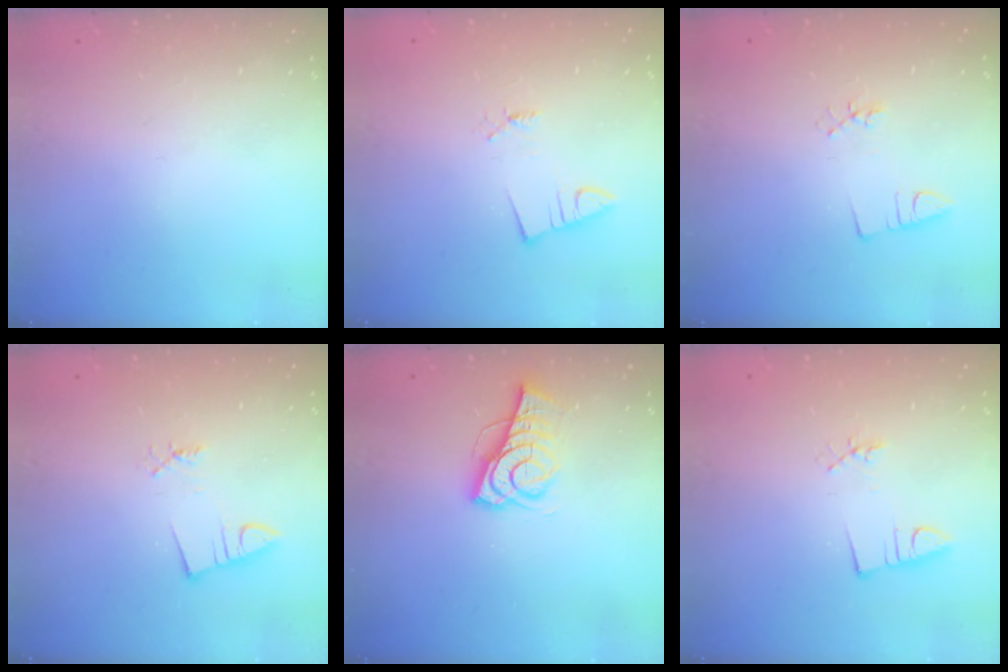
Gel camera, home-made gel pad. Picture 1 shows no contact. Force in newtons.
{"total": 1.0, "press": 1.0, "slide": 0.0}
{"total": 2.3, "press": 1.7, "slide": 1.5}
{"total": 1.1, "press": 1.1, "slide": 0.0}
{"total": 8.6, "press": 8.5, "slide": 0.5}
{"total": 2.6, "press": 0.9, "slide": 2.4}